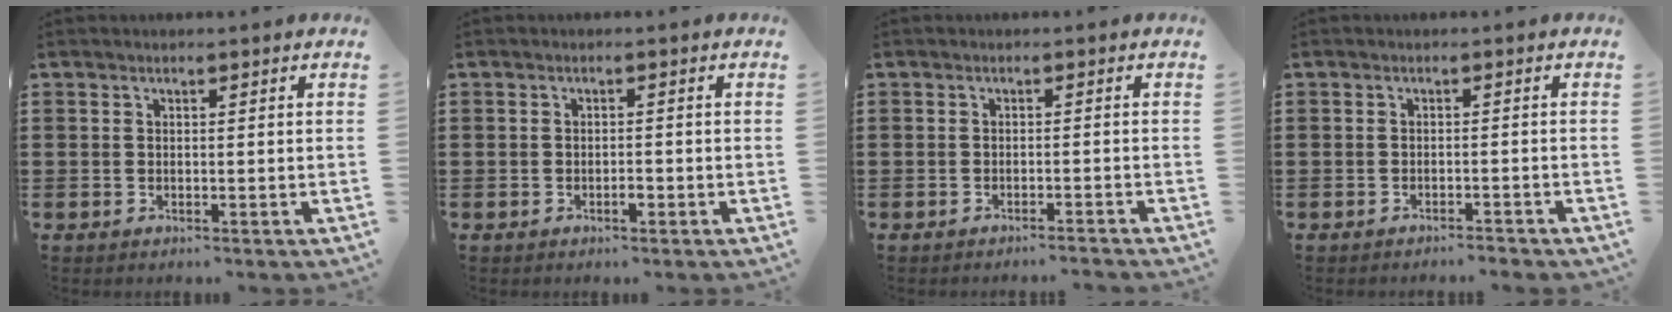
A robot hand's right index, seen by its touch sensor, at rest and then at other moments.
{"total": 1.4, "force": [-0.7, 0.5, 1.1], "torque": [-0.022, -0.002, -0.013]}
{"total": 1.2, "force": [-1.2, -0.2, 0.4], "torque": [-0.008, 0.001, -0.023]}
{"total": 1.3, "force": [-1.3, 0.0, 0.3], "torque": [-0.009, 0.002, -0.026]}